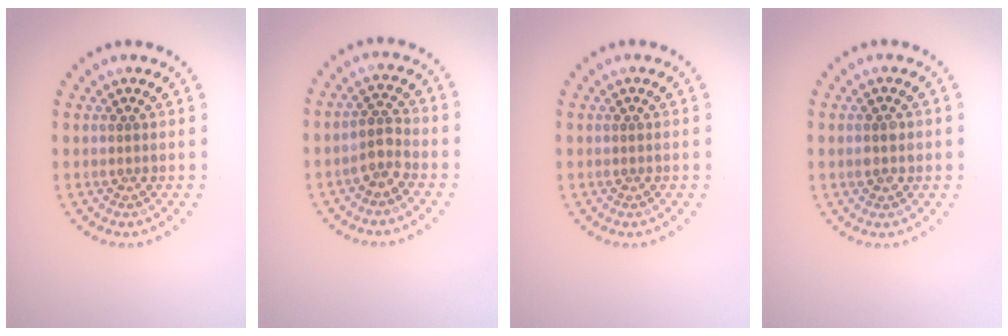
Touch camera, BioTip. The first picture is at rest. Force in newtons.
{"total": 2.0, "press": 1.8, "slide": 1.0}
{"total": 0.0}
{"total": 1.8, "press": 1.8, "slide": 0.1}